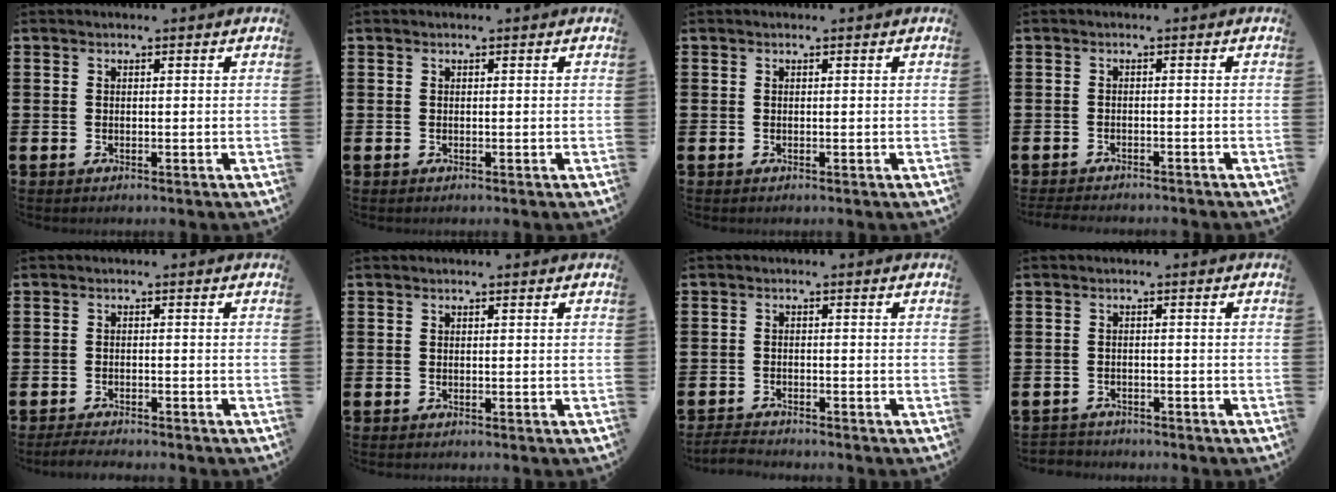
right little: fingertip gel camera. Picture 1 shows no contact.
{"total": 0.0}
{"total": 0.0}
{"total": 1.2, "force": [-1.2, 0.0, 0.0], "torque": [-0.004, 0.002, -0.026]}
{"total": 1.6, "force": [-1.6, 0.1, 0.3], "torque": [-0.008, 0.004, -0.033]}
{"total": 0.0}
{"total": 1.8, "force": [-1.8, 0.0, 0.1], "torque": [-0.005, 0.003, -0.037]}
{"total": 1.4, "force": [-1.3, 0.2, -0.3], "torque": [0.001, 0.003, -0.030]}